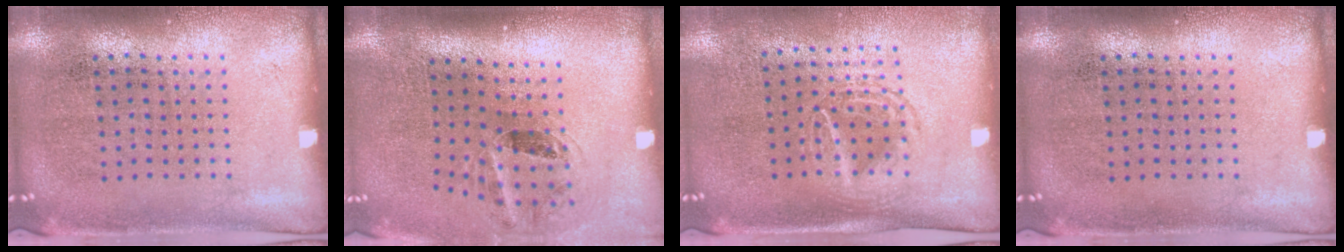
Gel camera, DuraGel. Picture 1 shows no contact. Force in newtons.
{"total": 1.3, "press": 1.0, "slide": 0.9}
{"total": 1.5, "press": 1.3, "slide": 0.7}
{"total": 0.0}